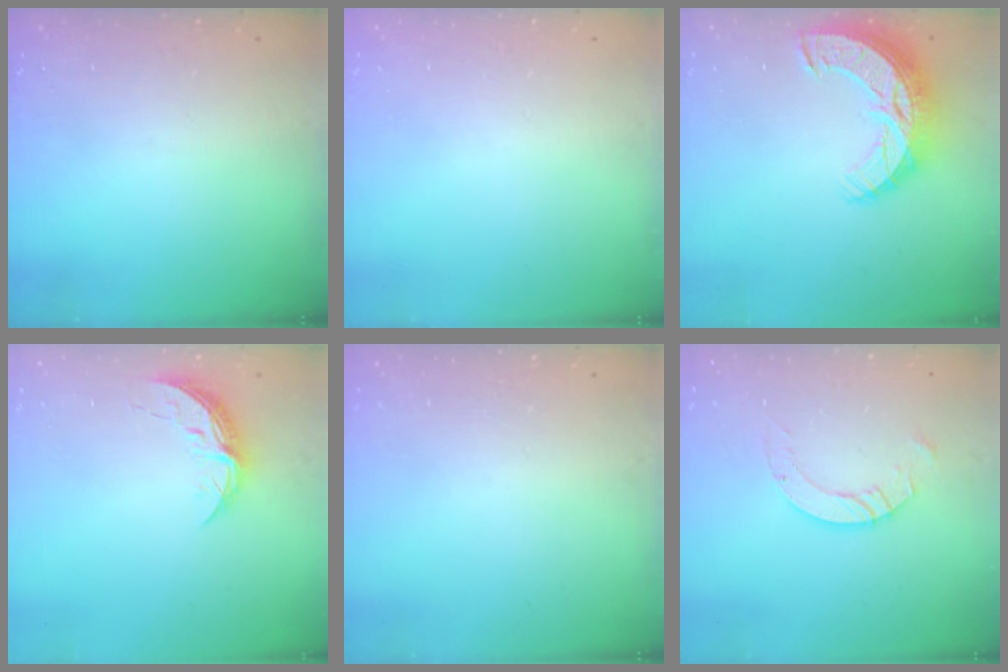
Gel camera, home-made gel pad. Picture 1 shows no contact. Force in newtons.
{"total": 0.0}
{"total": 15.2, "press": 15.2, "slide": 1.0}
{"total": 5.9, "press": 5.9, "slide": 0.5}
{"total": 0.0}
{"total": 5.0, "press": 5.0, "slide": 0.3}